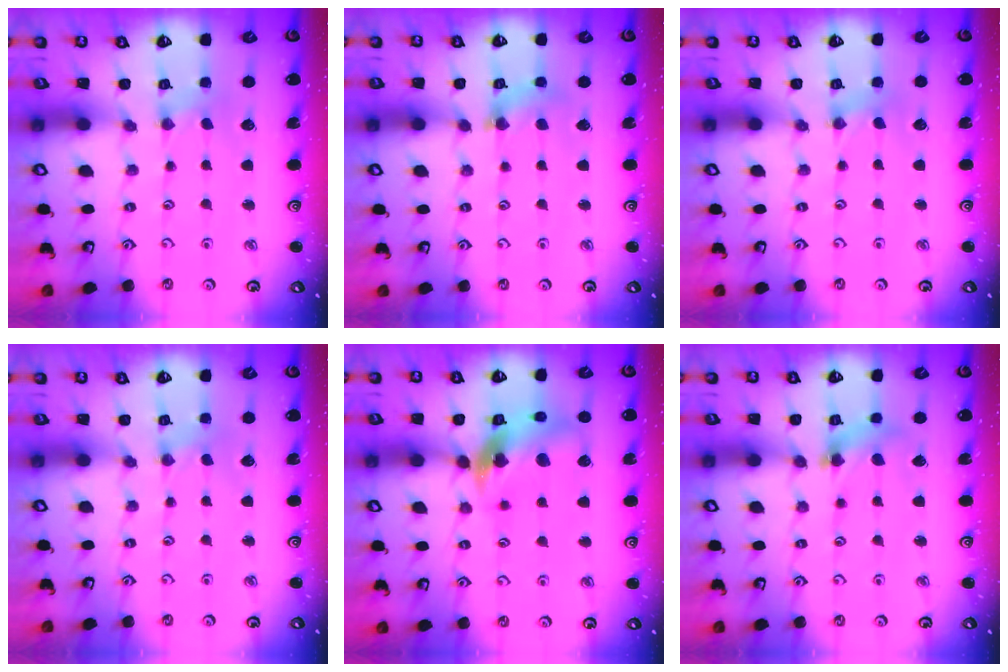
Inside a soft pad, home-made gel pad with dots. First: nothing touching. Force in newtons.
{"total": 4.7, "press": 4.7, "slide": 0.5}
{"total": 0.8, "press": 0.8, "slide": 0.1}
{"total": 0.0}
{"total": 13.1, "press": 13.0, "slide": 1.8}
{"total": 5.9, "press": 5.9, "slide": 0.5}